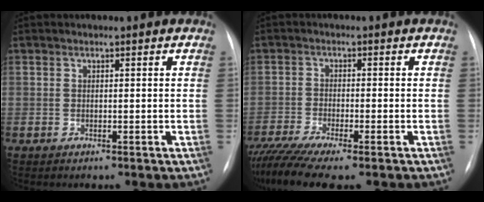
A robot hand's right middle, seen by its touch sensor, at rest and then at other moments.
{"total": 9.8, "force": [-7.9, 0.8, 5.8], "torque": [-0.104, -0.015, -0.130]}